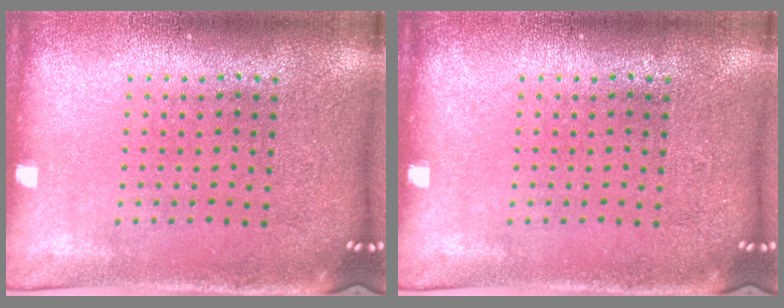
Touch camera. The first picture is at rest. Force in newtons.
{"total": 0.0}